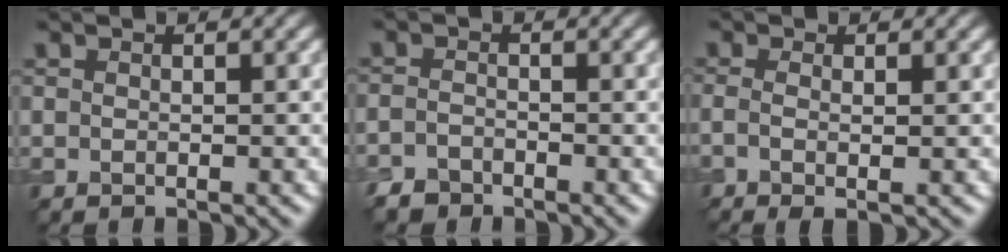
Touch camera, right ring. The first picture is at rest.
{"total": 2.0, "force": [-1.8, 0.7, 0.4], "torque": [-0.006, -0.002, -0.040]}
{"total": 2.6, "force": [-0.2, 1.0, 2.4], "torque": [-0.039, -0.004, -0.008]}